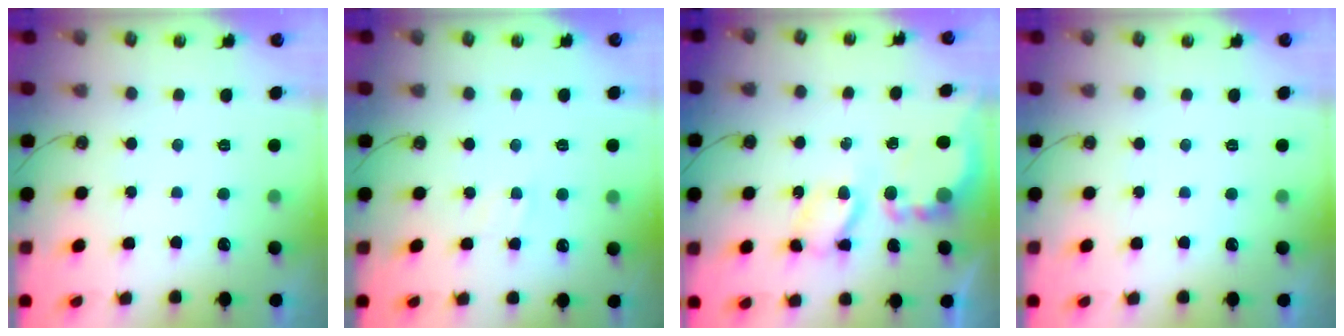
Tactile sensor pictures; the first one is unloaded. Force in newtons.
{"total": 5.4, "press": 5.3, "slide": 0.7}
{"total": 6.6, "press": 6.6, "slide": 0.4}
{"total": 0.0}